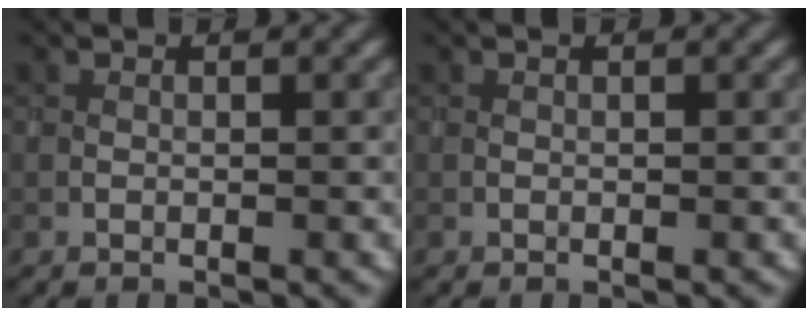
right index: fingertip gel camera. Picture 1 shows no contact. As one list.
[{"total": 0.0}]